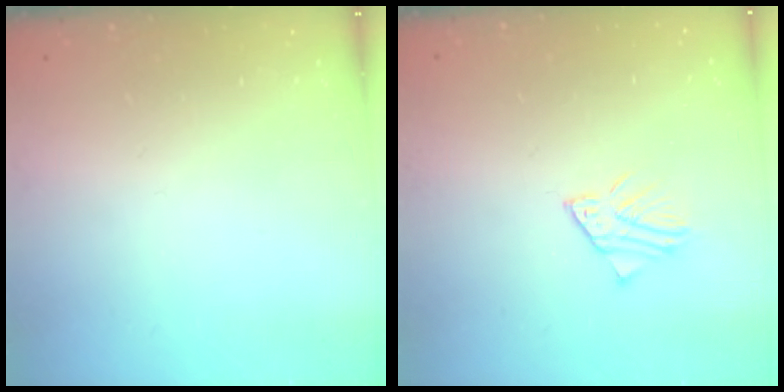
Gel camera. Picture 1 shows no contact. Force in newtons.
{"total": 2.8, "press": 2.8, "slide": 0.3}